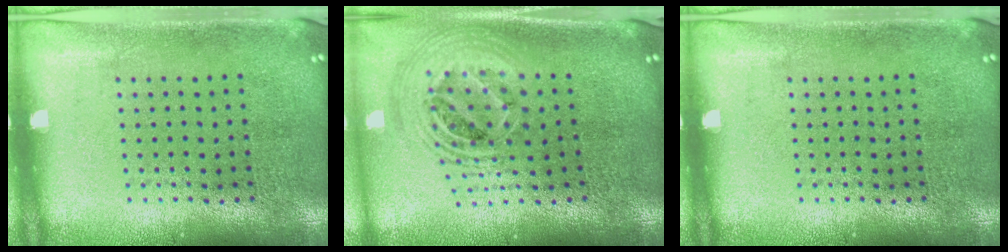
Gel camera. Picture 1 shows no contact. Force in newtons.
{"total": 2.3, "press": 1.8, "slide": 1.5}
{"total": 0.0}